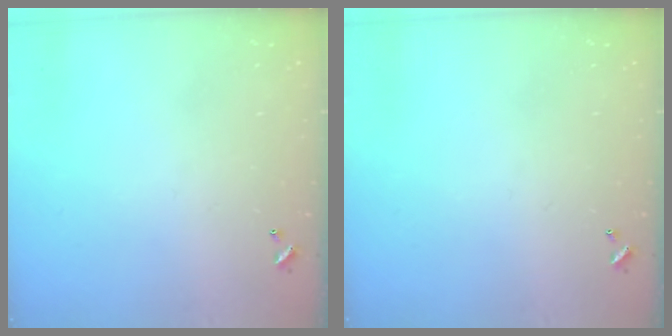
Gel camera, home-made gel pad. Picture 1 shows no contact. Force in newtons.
{"total": 0.0}